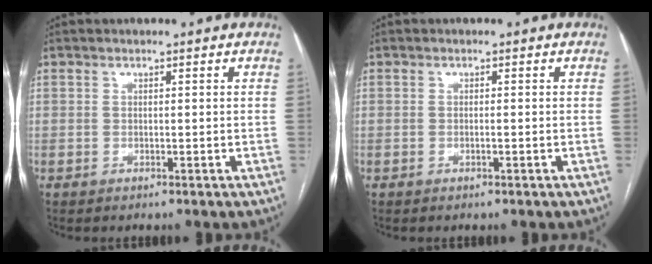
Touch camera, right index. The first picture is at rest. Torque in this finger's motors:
{"motor_torque": [-0.25, 0.20, -0.03, 0.00]}